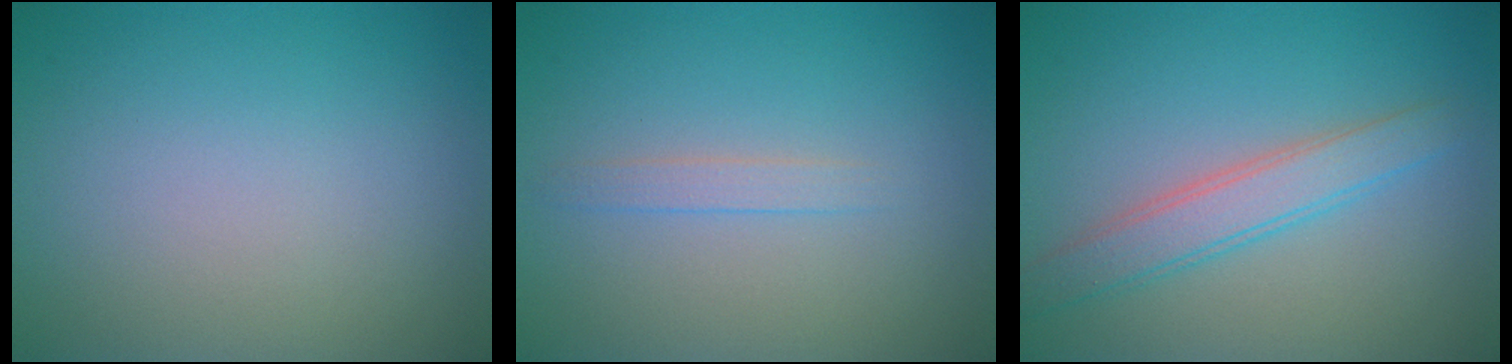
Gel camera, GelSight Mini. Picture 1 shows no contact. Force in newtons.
{"total": 1.2, "press": 1.2, "slide": 0.1}
{"total": 3.3, "press": 3.3, "slide": 0.2}